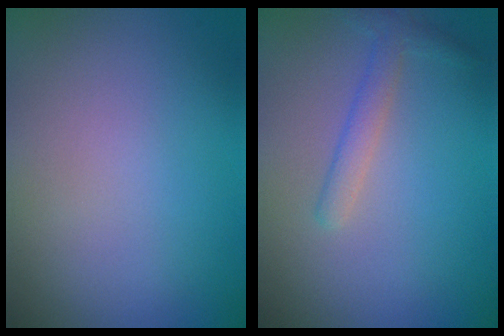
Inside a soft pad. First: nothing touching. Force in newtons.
{"total": 1.8, "press": 1.8, "slide": 0.1}